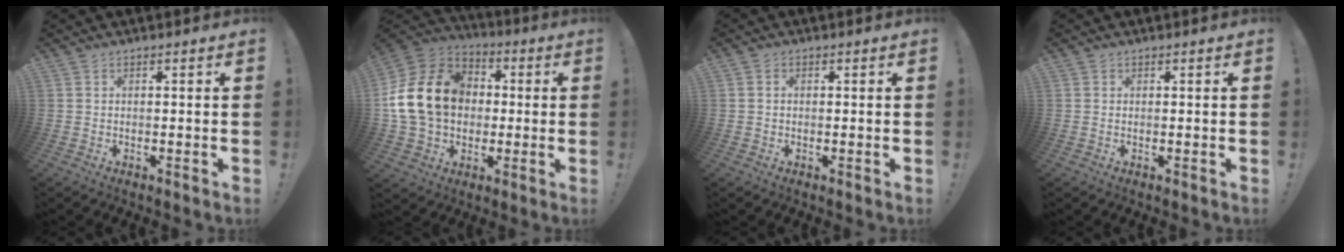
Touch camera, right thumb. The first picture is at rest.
{"total": 20.8, "force": [2.2, 16.8, 12.0], "torque": [-0.211, 0.014, 0.061]}
{"total": 0.9, "force": [-0.2, 0.8, 0.4], "torque": [-0.011, 0.005, -0.004]}
{"total": 0.0}